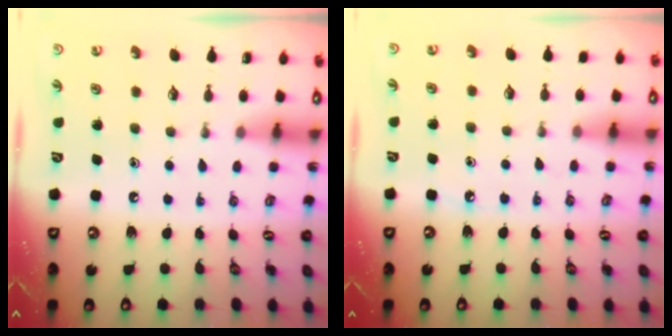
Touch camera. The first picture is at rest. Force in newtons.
{"total": 4.3, "press": 4.2, "slide": 0.6}